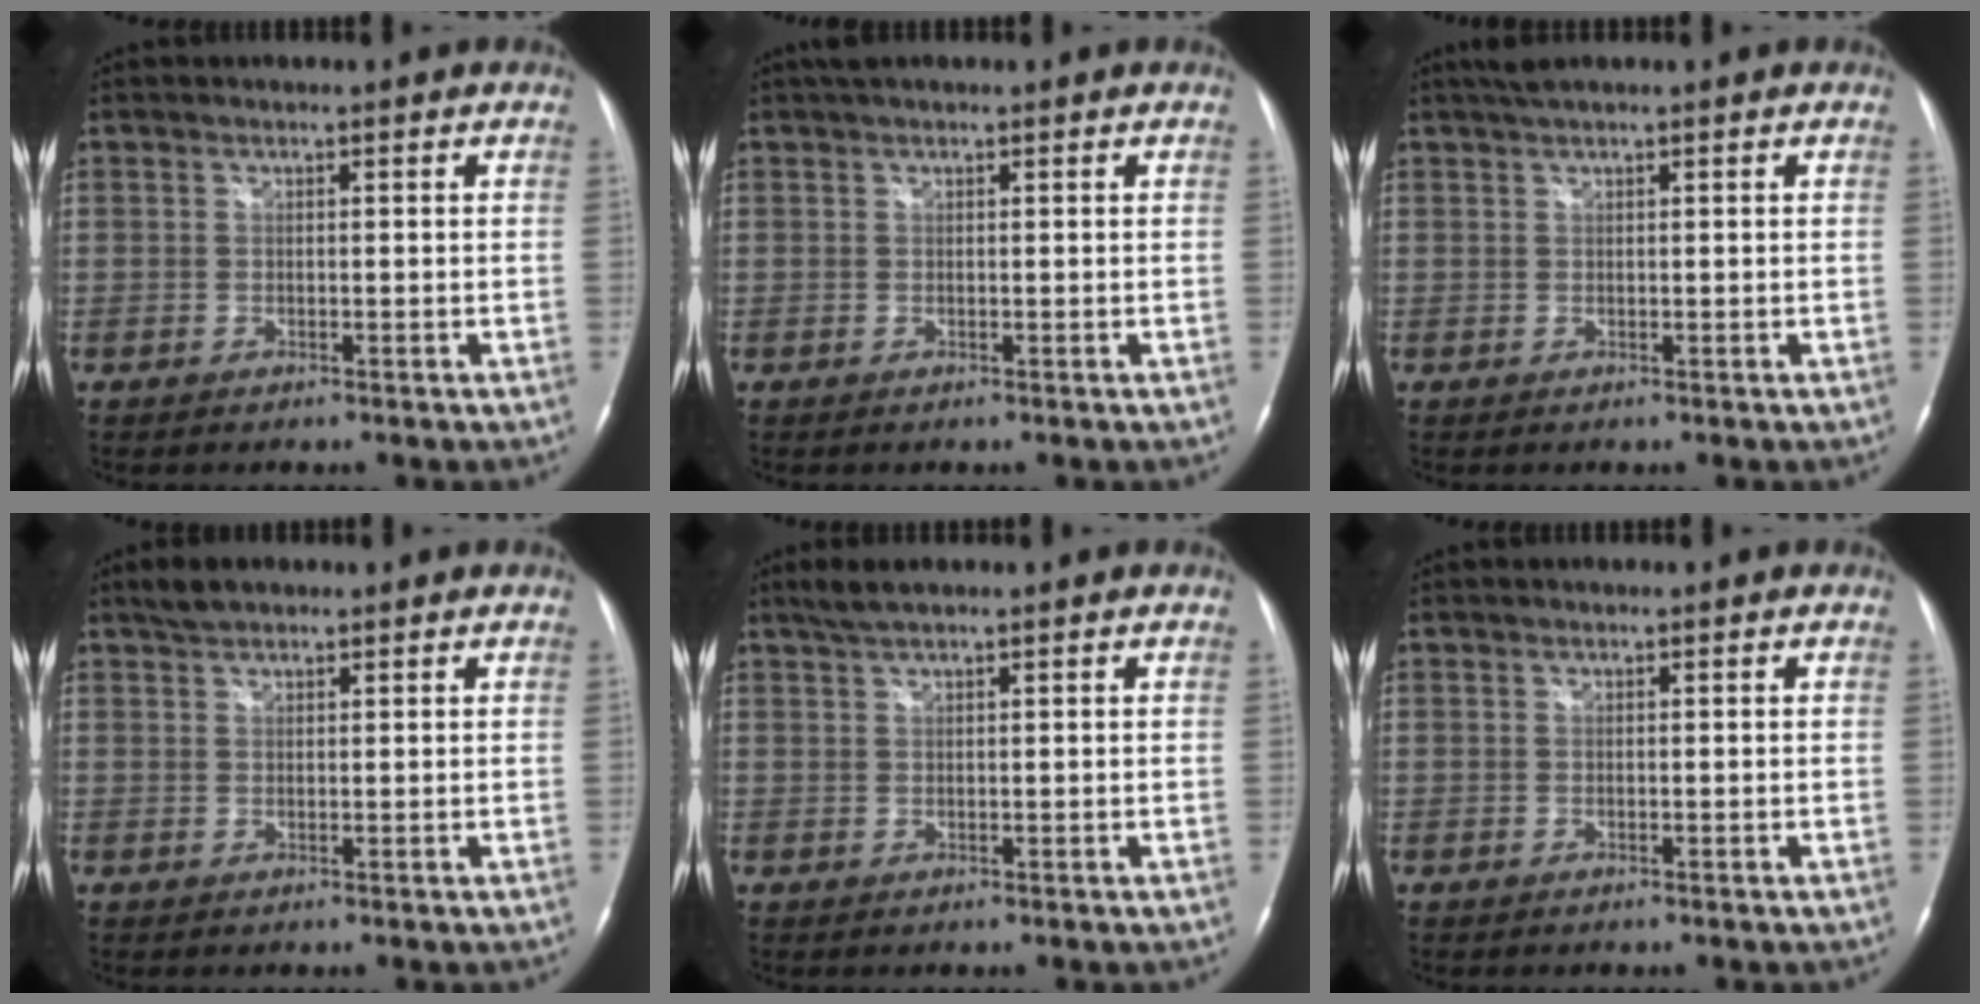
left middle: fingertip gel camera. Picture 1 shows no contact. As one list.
[{"total": 2.0, "force": [1.6, 0.4, 1.1], "torque": [-0.020, 0.023, 0.028]}, {"total": 2.1, "force": [1.7, -0.1, 1.3], "torque": [-0.029, 0.016, 0.033]}, {"total": 2.8, "force": [2.3, 1.0, 1.2], "torque": [-0.029, 0.010, 0.041]}, {"total": 2.6, "force": [2.1, 0.1, 1.6], "torque": [-0.039, 0.009, 0.043]}, {"total": 0.0}]